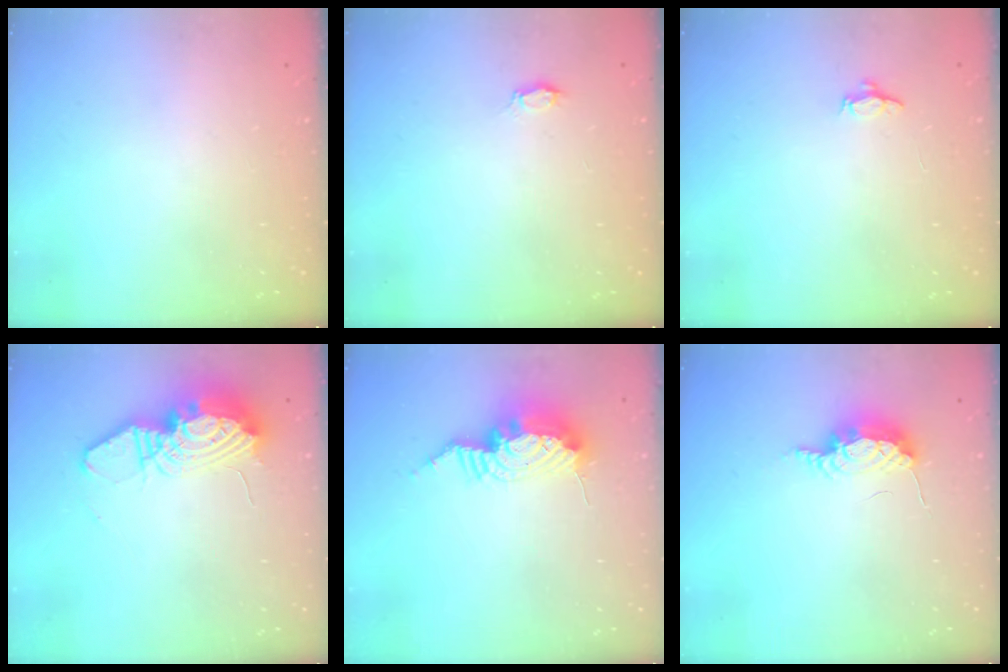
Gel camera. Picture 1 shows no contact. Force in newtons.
{"total": 2.1, "press": 2.1, "slide": 0.3}
{"total": 3.6, "press": 3.5, "slide": 0.3}
{"total": 14.4, "press": 14.4, "slide": 1.2}
{"total": 12.4, "press": 12.3, "slide": 1.2}
{"total": 7.6, "press": 7.6, "slide": 0.3}